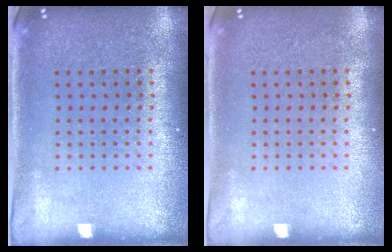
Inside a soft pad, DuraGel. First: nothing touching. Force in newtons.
{"total": 0.0}